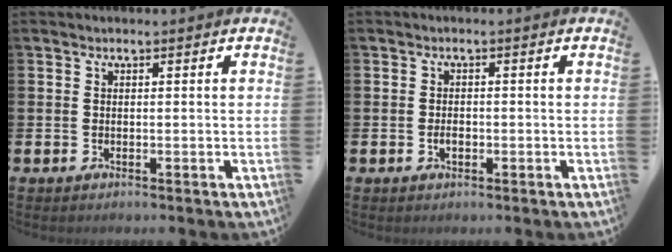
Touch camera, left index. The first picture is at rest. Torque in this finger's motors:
{"motor_torque": [0.22, 0.17, 0.02, 0.04]}